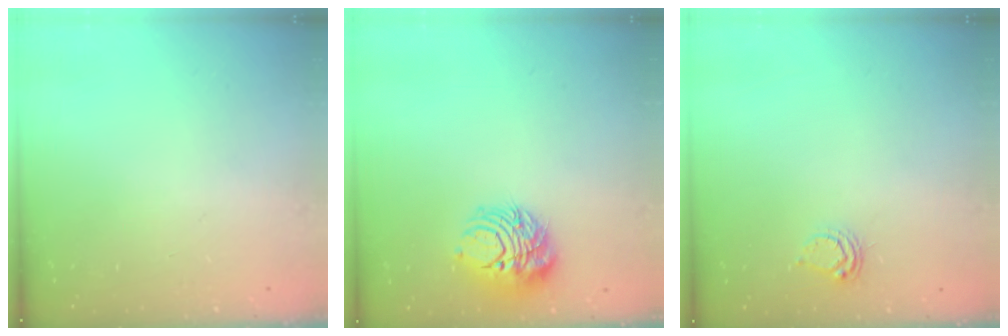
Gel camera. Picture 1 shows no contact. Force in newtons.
{"total": 12.1, "press": 12.1, "slide": 0.7}
{"total": 3.5, "press": 3.4, "slide": 0.4}